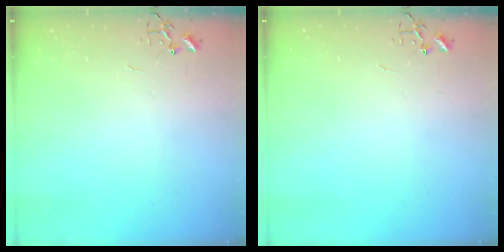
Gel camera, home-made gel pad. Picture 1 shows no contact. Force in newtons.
{"total": 0.0}